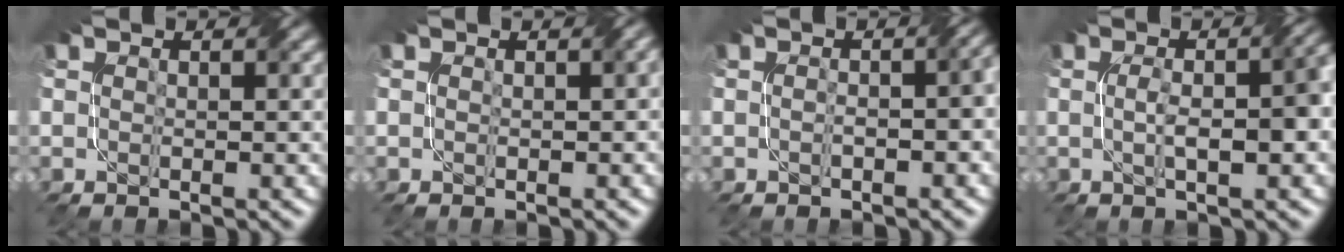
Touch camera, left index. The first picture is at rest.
{"total": 0.9, "force": [0.2, 0.2, 0.9], "torque": [-0.010, 0.002, 0.003]}
{"total": 3.2, "force": [-0.2, 1.4, 2.9], "torque": [-0.019, 0.013, -0.013]}
{"total": 5.0, "force": [-0.2, 1.3, 4.8], "torque": [-0.069, 0.007, -0.001]}